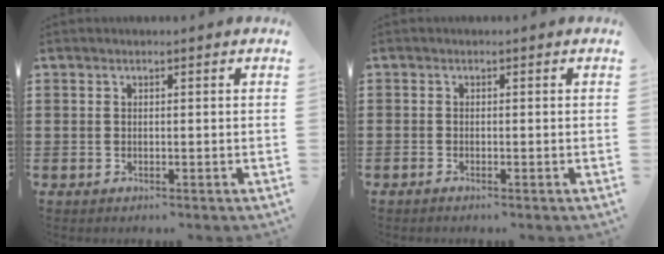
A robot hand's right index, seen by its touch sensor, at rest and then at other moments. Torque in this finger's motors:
{"motor_torque": [0.14, -0.07, 0.06, 0.01]}